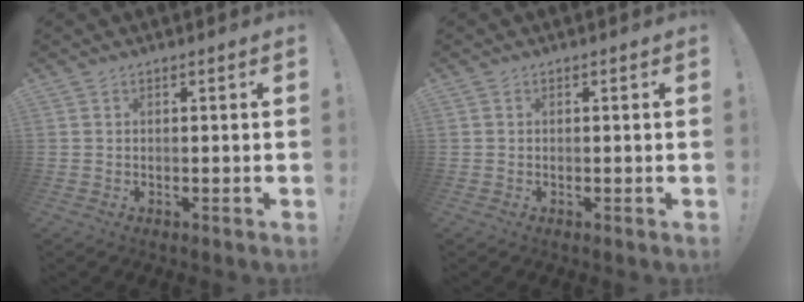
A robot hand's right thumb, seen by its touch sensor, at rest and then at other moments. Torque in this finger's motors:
{"motor_torque": [-0.18, -0.12, -0.05, 0.01, -0.04]}